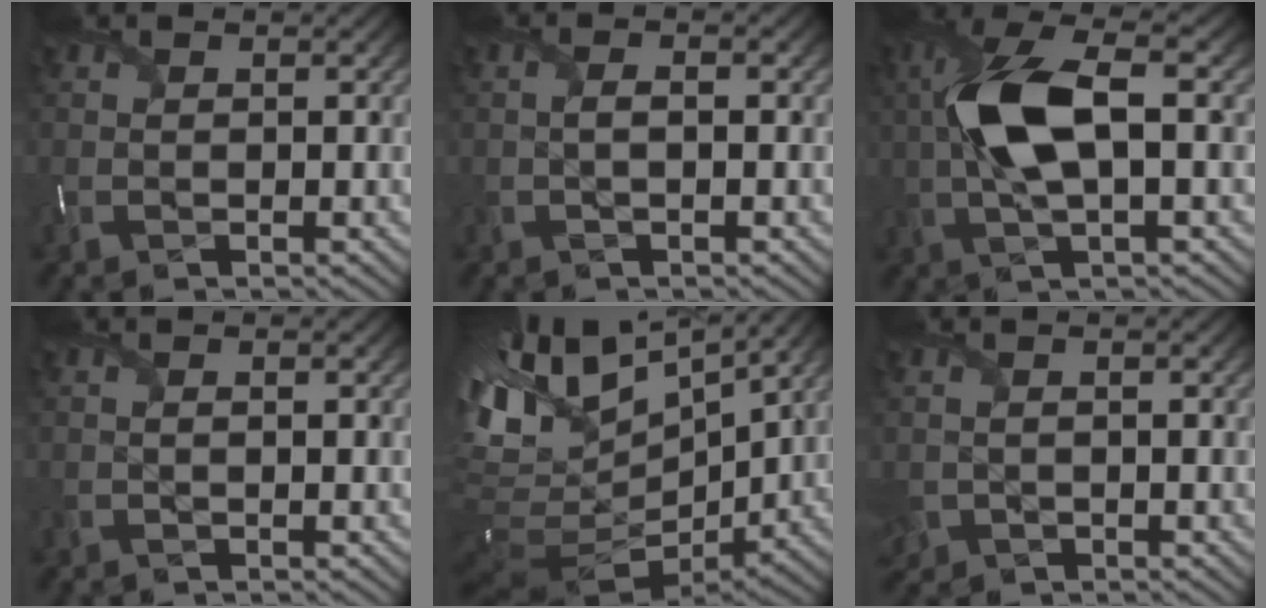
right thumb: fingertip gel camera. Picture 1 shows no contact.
{"total": 1.7, "force": [-0.2, 0.5, 1.6], "torque": [-0.037, 0.000, -0.005]}
{"total": 11.4, "force": [1.2, 4.5, 10.4], "torque": [-0.230, 0.015, 0.020]}
{"total": 0.9, "force": [-0.2, 0.4, 0.8], "torque": [-0.017, -0.002, -0.001]}
{"total": 15.0, "force": [5.2, 7.6, 11.8], "torque": [-0.240, 0.016, 0.118]}
{"total": 1.9, "force": [-0.7, 1.6, 0.7], "torque": [-0.020, -0.008, -0.012]}